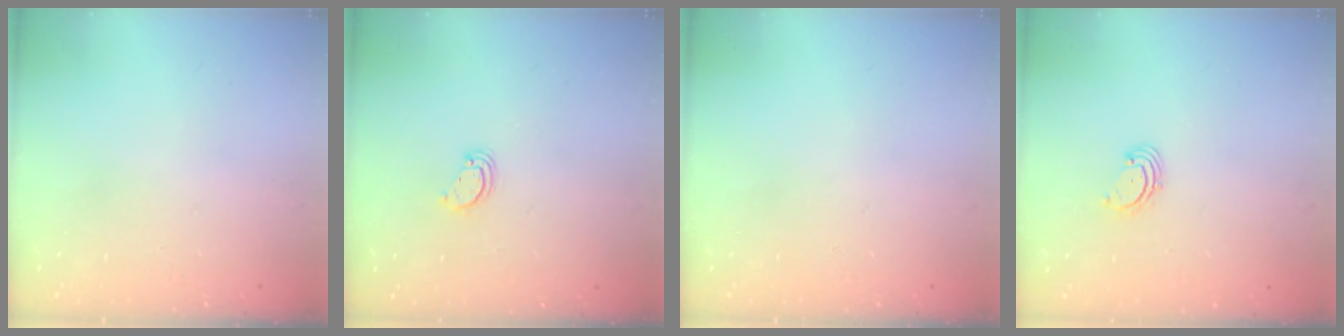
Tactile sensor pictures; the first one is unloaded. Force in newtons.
{"total": 3.3, "press": 3.3, "slide": 0.3}
{"total": 0.0}
{"total": 1.7, "press": 1.7, "slide": 0.2}